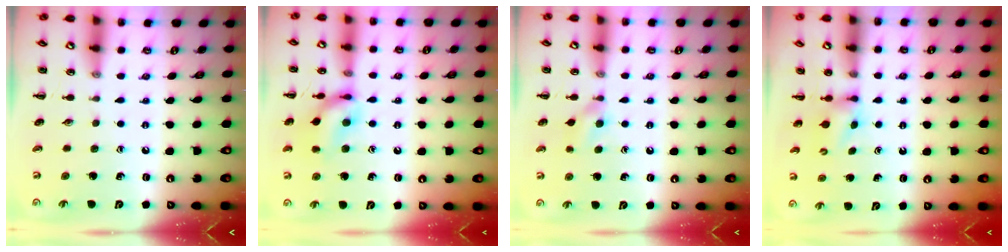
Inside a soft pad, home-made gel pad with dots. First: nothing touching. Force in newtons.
{"total": 13.6, "press": 13.5, "slide": 1.5}
{"total": 4.9, "press": 4.8, "slide": 1.2}
{"total": 3.9, "press": 3.7, "slide": 1.3}